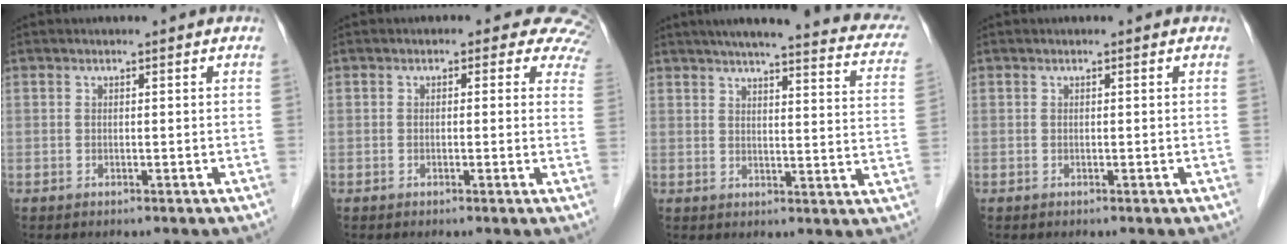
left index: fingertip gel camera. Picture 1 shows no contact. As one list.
[{"total": 6.4, "force": [4.4, 3.8, 2.6], "torque": [-0.005, 0.003, 0.014]}, {"total": 23.8, "force": [20.1, 3.0, 12.3], "torque": [-0.158, -0.011, 0.225]}, {"total": 0.0}]